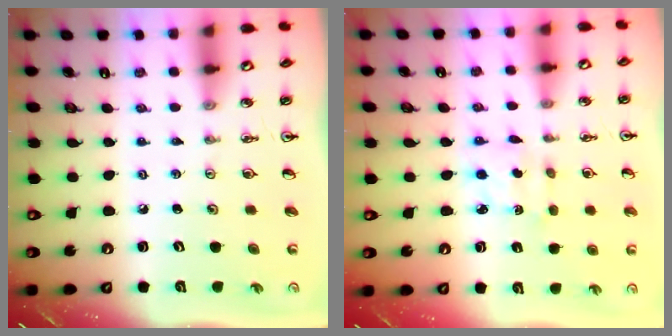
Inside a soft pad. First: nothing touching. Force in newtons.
{"total": 2.8, "press": 2.7, "slide": 0.7}